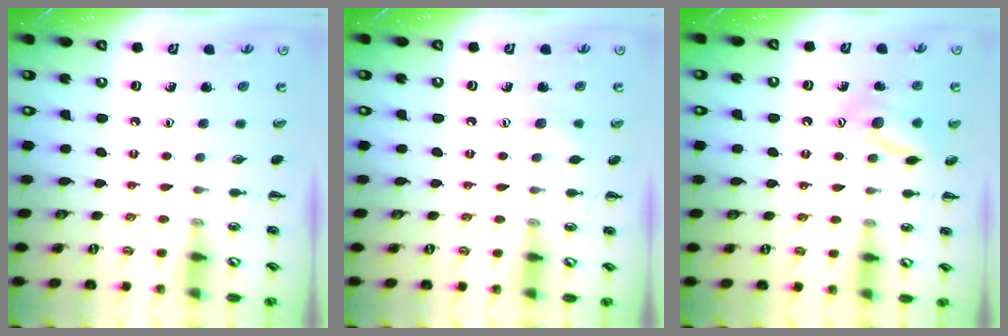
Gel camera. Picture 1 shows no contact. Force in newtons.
{"total": 5.3, "press": 5.2, "slide": 1.1}
{"total": 12.9, "press": 12.9, "slide": 0.7}